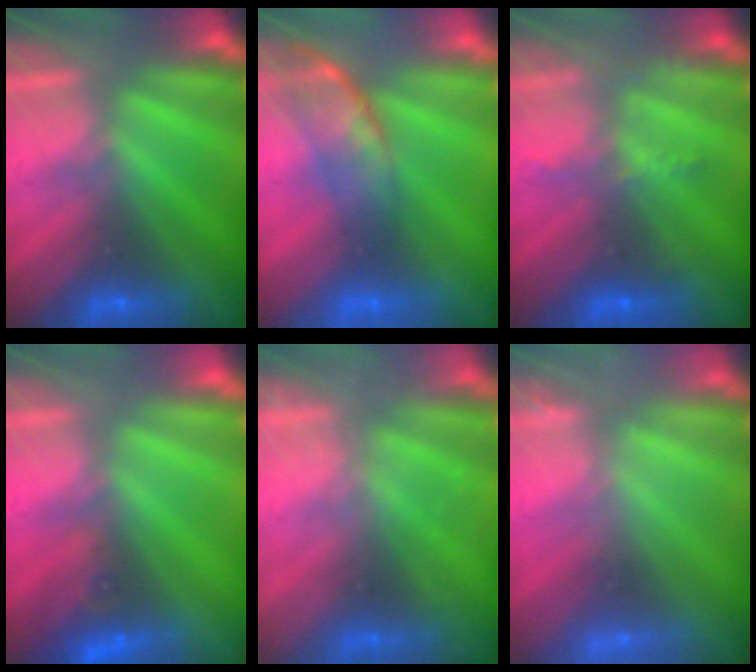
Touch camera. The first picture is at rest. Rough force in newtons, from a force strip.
{"total": 2.4}
{"total": 2.3}
{"total": 2.6}
{"total": 2.2}
{"total": 2.4}